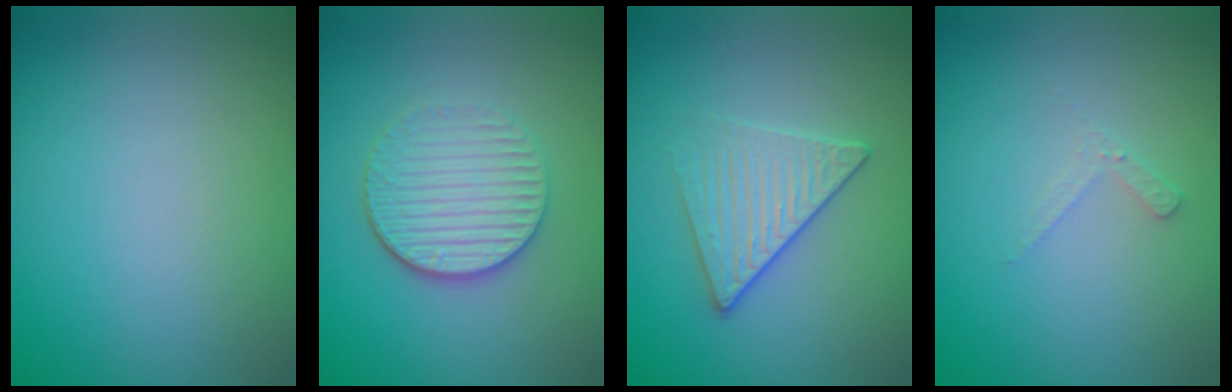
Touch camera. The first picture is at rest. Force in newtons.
{"total": 4.1, "press": 3.4, "slide": 2.2}
{"total": 2.7, "press": 2.4, "slide": 1.2}
{"total": 1.2, "press": 1.1, "slide": 0.3}